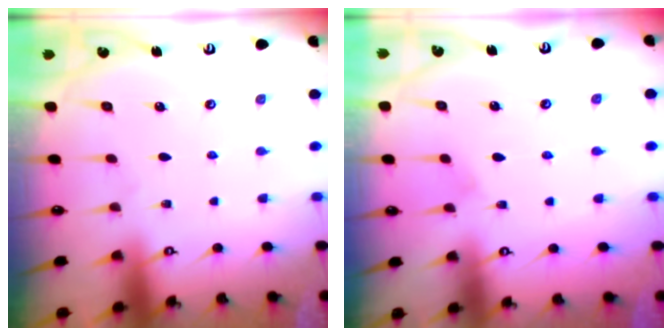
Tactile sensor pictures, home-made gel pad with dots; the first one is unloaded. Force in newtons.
{"total": 3.7, "press": 3.7, "slide": 0.6}